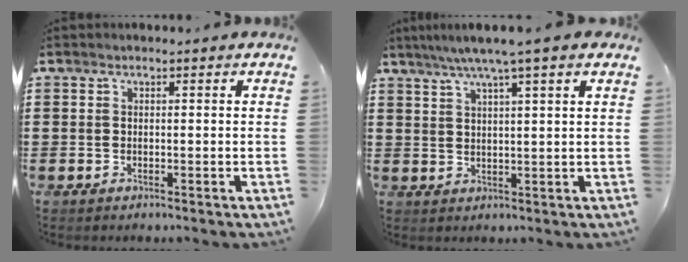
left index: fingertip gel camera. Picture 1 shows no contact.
{"total": 5.0, "force": [3.5, -0.5, 3.5], "torque": [-0.077, -0.006, 0.059]}